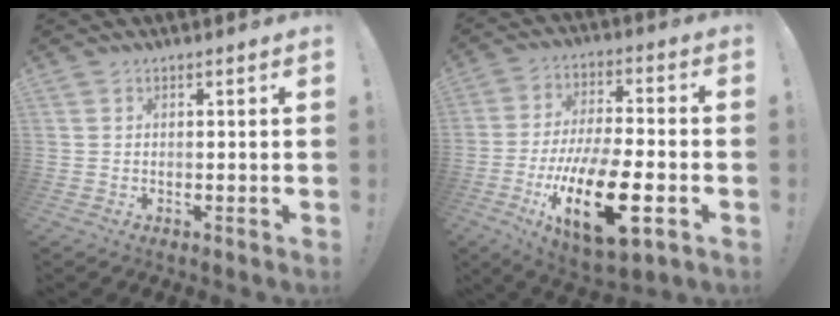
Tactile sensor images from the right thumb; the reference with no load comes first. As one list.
[{"total": 22.1, "force": [-7.9, 8.4, 18.8], "torque": [-0.340, 0.031, -0.120]}]